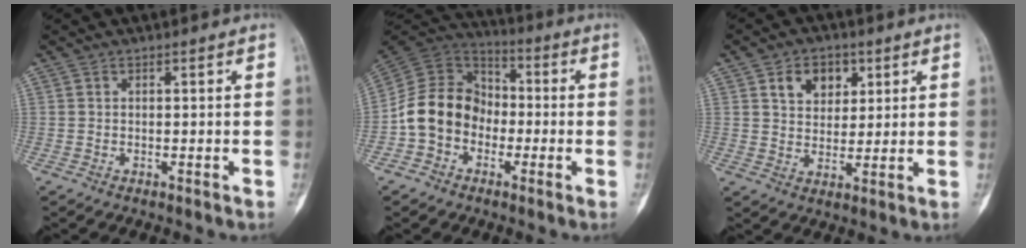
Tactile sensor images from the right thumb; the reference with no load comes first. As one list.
[{"total": 13.1, "force": [-3.1, 10.8, 6.7], "torque": [-0.103, 0.050, -0.069]}, {"total": 7.7, "force": [3.4, 5.6, 4.1], "torque": [-0.032, -0.013, 0.055]}]